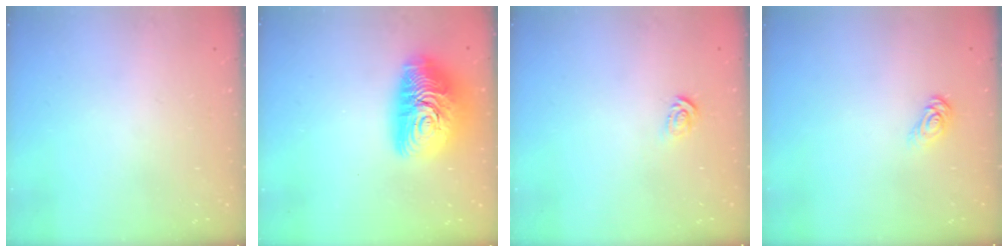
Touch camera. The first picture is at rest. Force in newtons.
{"total": 17.0, "press": 17.0, "slide": 1.1}
{"total": 3.1, "press": 3.1, "slide": 0.0}
{"total": 6.0, "press": 6.0, "slide": 0.4}